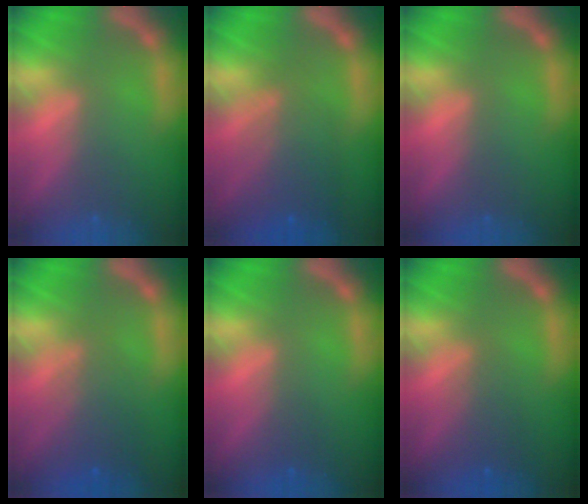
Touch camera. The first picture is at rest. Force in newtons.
{"total": 5.5}
{"total": 0.0}
{"total": 4.1}
{"total": 1.0}
{"total": 2.5}